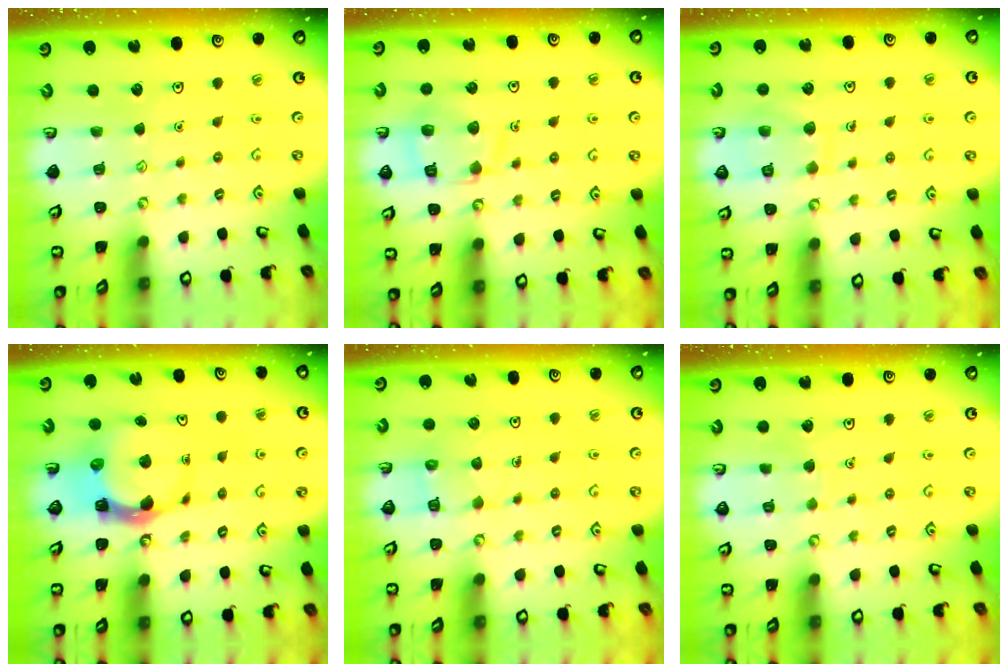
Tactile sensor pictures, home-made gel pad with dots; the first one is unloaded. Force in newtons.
{"total": 13.0, "press": 13.0, "slide": 1.3}
{"total": 9.5, "press": 9.5, "slide": 0.8}
{"total": 5.5, "press": 5.5, "slide": 0.9}
{"total": 5.8, "press": 5.7, "slide": 0.5}
{"total": 2.3, "press": 2.3, "slide": 0.1}